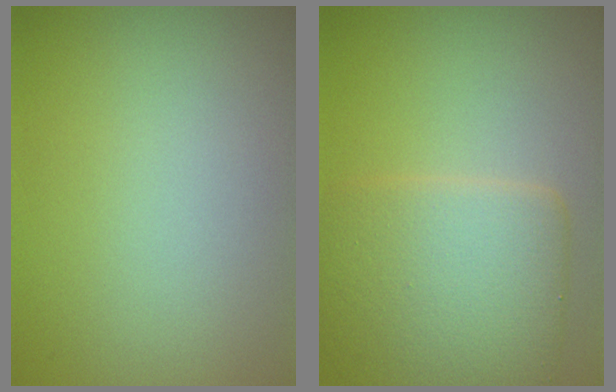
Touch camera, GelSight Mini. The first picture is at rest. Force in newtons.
{"total": 6.2, "press": 6.2, "slide": 0.1}